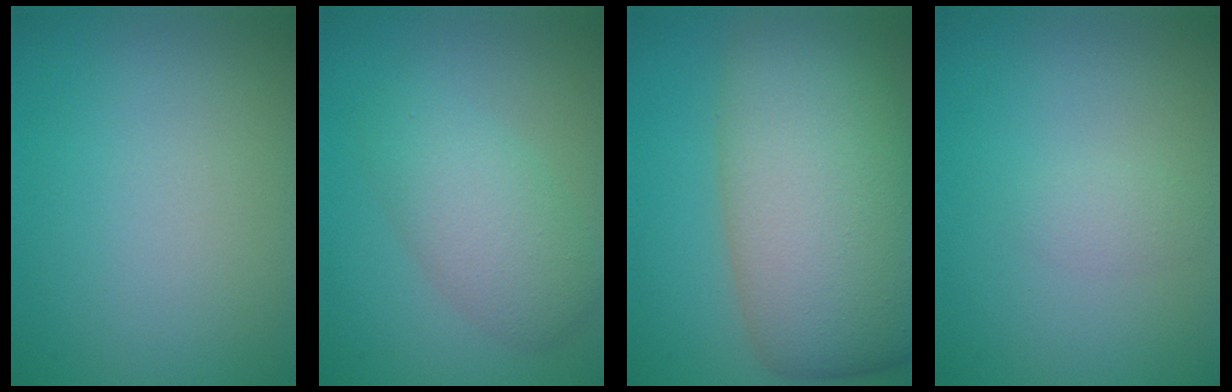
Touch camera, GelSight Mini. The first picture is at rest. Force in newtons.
{"total": 4.2, "press": 4.2, "slide": 0.1}
{"total": 12.7, "press": 12.6, "slide": 0.7}
{"total": 1.1, "press": 1.1, "slide": 0.0}